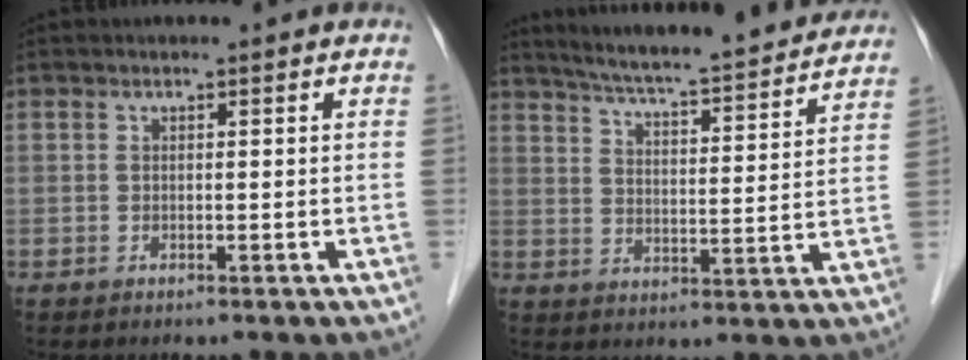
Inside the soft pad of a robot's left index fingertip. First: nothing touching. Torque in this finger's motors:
{"motor_torque": [0.27, 0.03, 0.18, 0.10]}